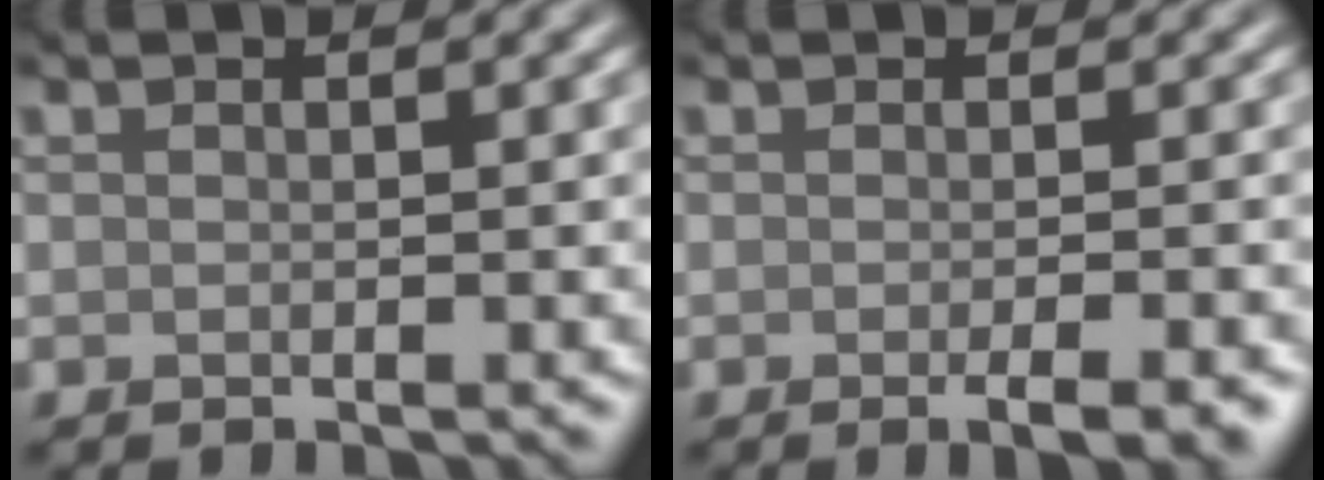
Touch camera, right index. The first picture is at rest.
{"total": 3.3, "force": [-1.4, 0.7, 2.9], "torque": [-0.032, -0.002, -0.021]}